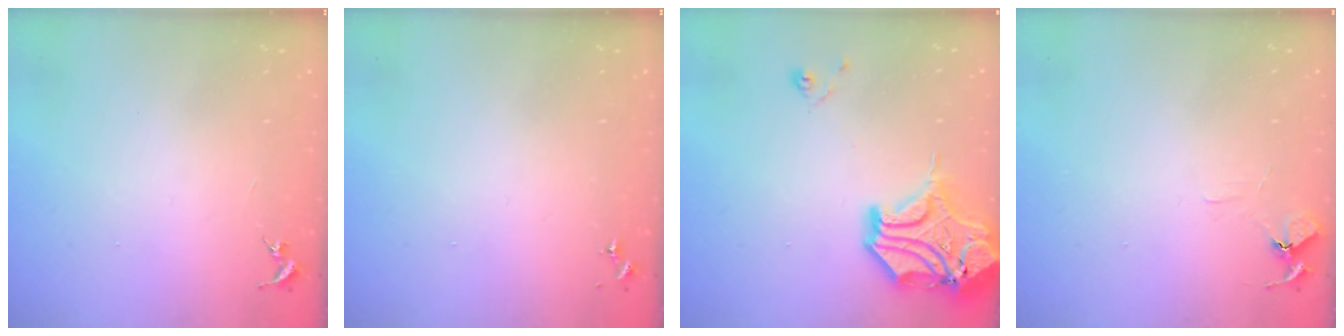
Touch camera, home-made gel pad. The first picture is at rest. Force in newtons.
{"total": 0.0}
{"total": 16.5, "press": 16.3, "slide": 2.5}
{"total": 5.8, "press": 5.8, "slide": 0.6}